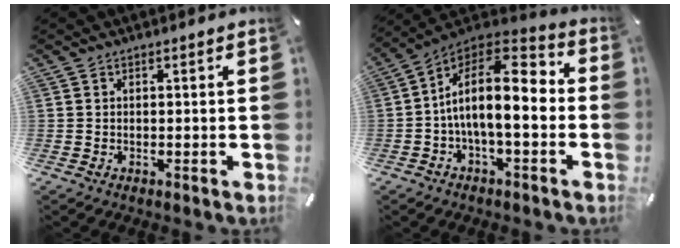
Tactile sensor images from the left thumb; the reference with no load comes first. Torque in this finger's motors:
{"motor_torque": [1.71, 3.30, 1.36, -0.68, 0.72]}